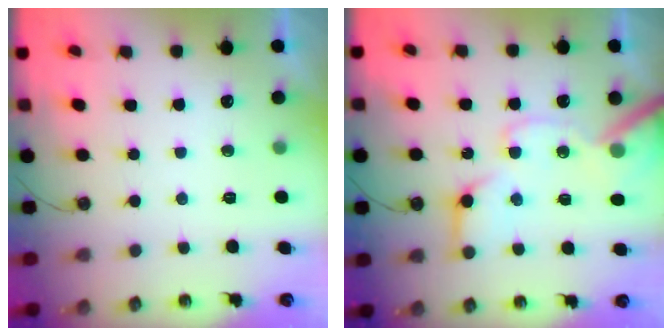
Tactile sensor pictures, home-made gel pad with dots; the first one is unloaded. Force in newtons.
{"total": 17.8, "press": 17.6, "slide": 2.3}